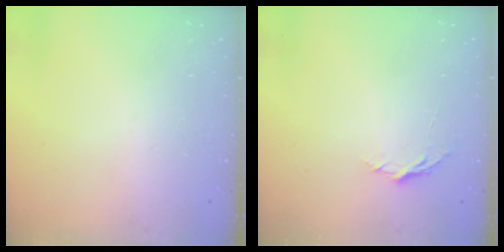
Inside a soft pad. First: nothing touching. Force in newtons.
{"total": 3.7, "press": 3.6, "slide": 0.4}